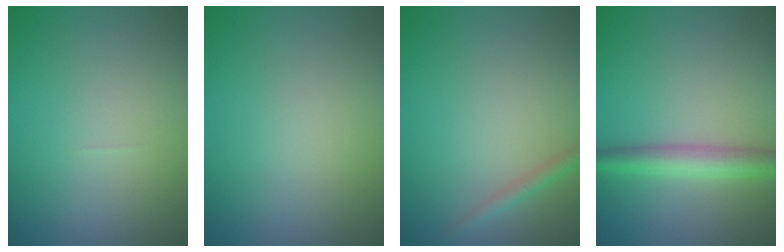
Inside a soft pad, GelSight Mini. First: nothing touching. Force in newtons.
{"total": 0.0}
{"total": 1.3, "press": 1.3, "slide": 0.1}
{"total": 3.5, "press": 3.5, "slide": 0.1}